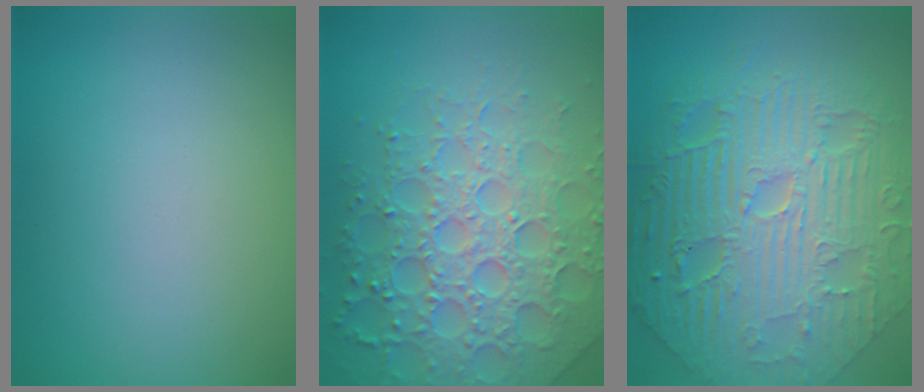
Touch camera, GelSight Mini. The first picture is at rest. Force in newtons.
{"total": 7.3, "press": 7.1, "slide": 1.6}
{"total": 11.8, "press": 7.7, "slide": 9.0}